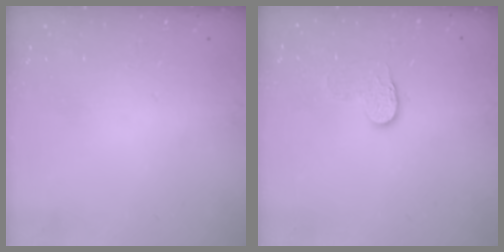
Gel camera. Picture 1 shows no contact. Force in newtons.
{"total": 6.2, "press": 6.2, "slide": 0.4}